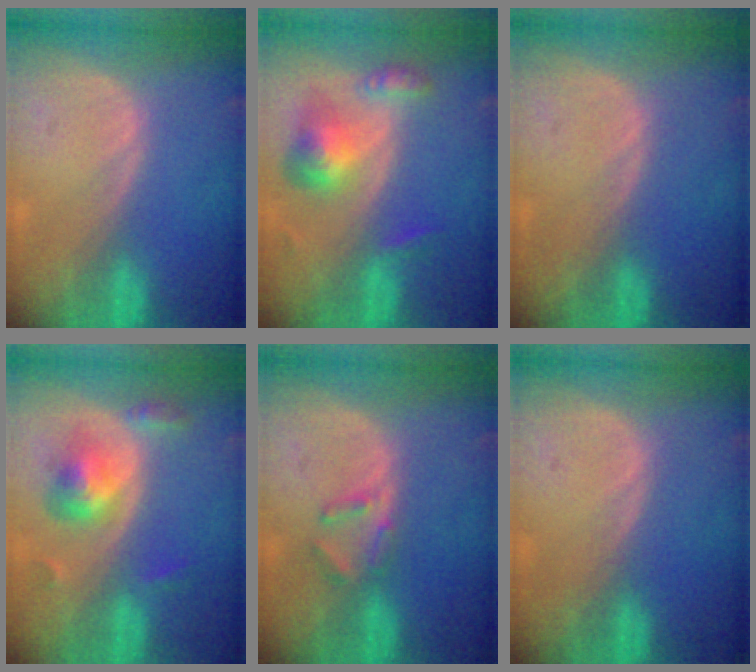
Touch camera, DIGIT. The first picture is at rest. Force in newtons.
{"total": 6.5, "press": 5.9, "slide": 2.5}
{"total": 0.0}
{"total": 6.0, "press": 5.3, "slide": 2.7}
{"total": 2.8, "press": 2.7, "slide": 0.4}
{"total": 0.0}